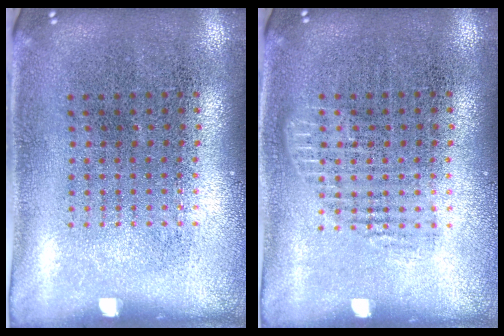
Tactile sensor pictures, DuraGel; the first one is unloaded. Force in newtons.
{"total": 1.3, "press": 1.2, "slide": 0.4}